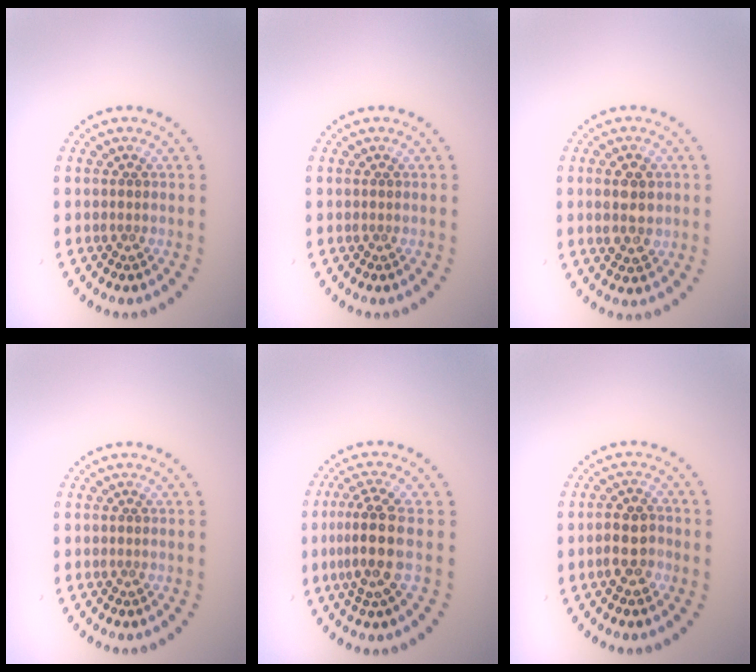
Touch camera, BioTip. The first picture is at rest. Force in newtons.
{"total": 0.0}
{"total": 2.9, "press": 2.9, "slide": 0.4}
{"total": 0.0}
{"total": 3.8, "press": 3.1, "slide": 2.2}
{"total": 2.7, "press": 2.6, "slide": 0.7}